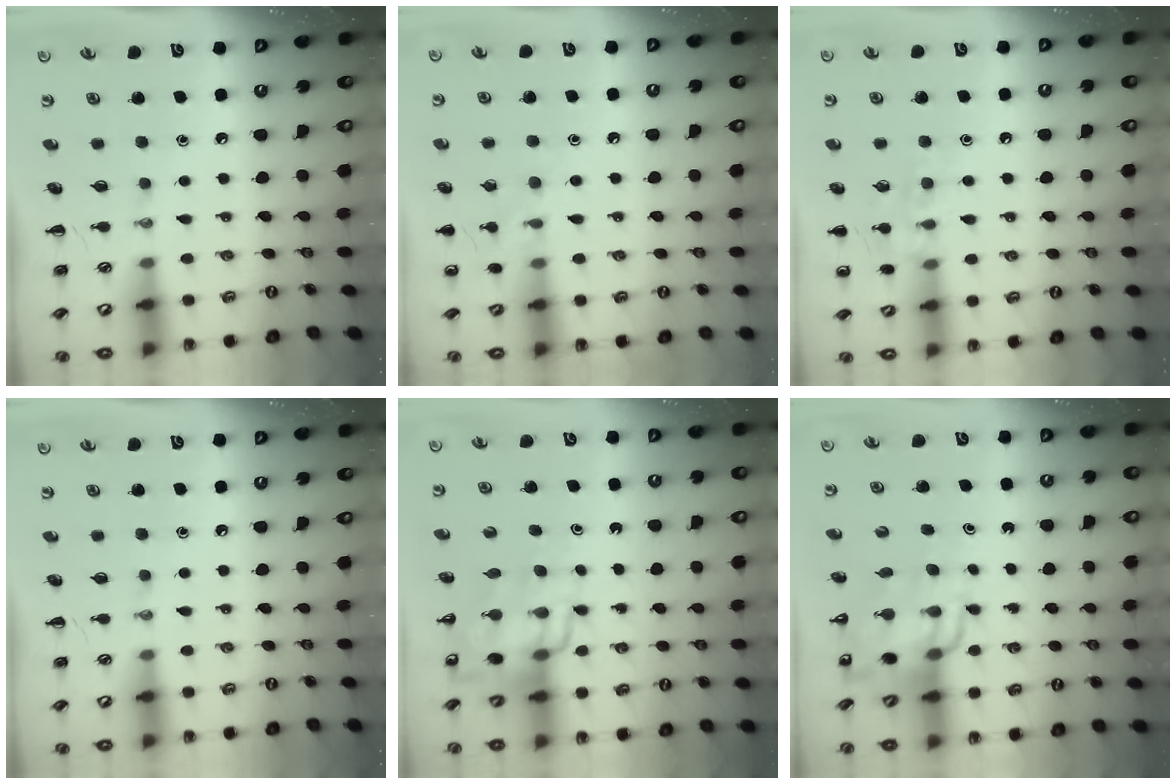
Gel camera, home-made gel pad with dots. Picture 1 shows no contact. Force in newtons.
{"total": 7.1, "press": 6.8, "slide": 2.0}
{"total": 8.6, "press": 8.5, "slide": 1.0}
{"total": 0.0}
{"total": 12.3, "press": 11.8, "slide": 3.5}
{"total": 12.4, "press": 11.8, "slide": 3.9}